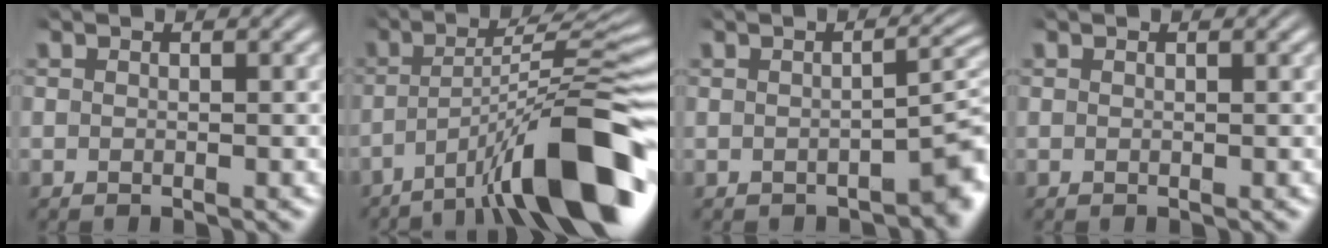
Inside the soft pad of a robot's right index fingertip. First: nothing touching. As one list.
[{"total": 10.4, "force": [-3.6, 2.8, 9.3], "torque": [-0.125, 0.002, -0.042]}, {"total": 3.4, "force": [-1.5, 1.2, 2.8], "torque": [-0.027, -0.001, -0.022]}, {"total": 0.0}]